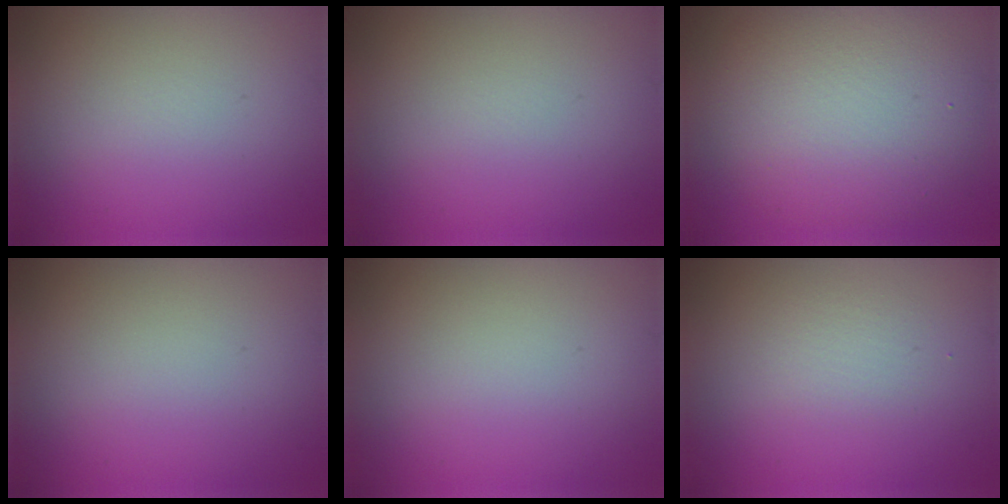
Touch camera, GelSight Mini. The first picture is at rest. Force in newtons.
{"total": 0.0}
{"total": 8.1, "press": 8.0, "slide": 1.0}
{"total": 0.0}
{"total": 0.0}
{"total": 1.3, "press": 1.3, "slide": 0.0}